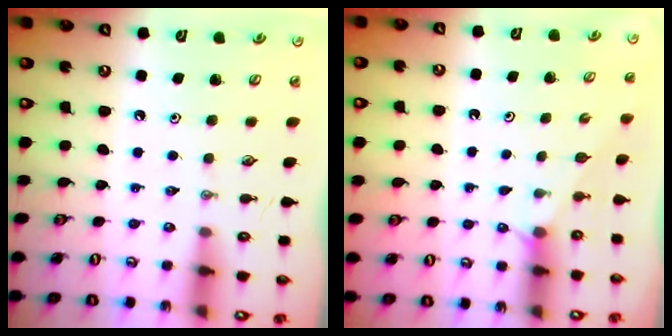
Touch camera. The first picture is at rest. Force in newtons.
{"total": 1.3, "press": 1.3, "slide": 0.3}